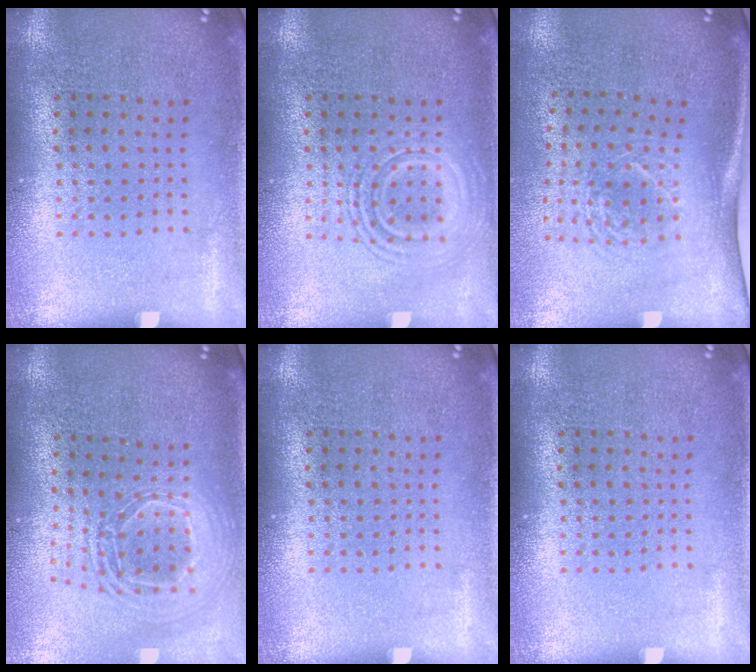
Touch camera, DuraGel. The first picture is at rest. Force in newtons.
{"total": 2.6, "press": 2.6, "slide": 0.5}
{"total": 1.8, "press": 1.3, "slide": 1.2}
{"total": 2.2, "press": 1.7, "slide": 1.3}
{"total": 0.0}
{"total": 0.0}